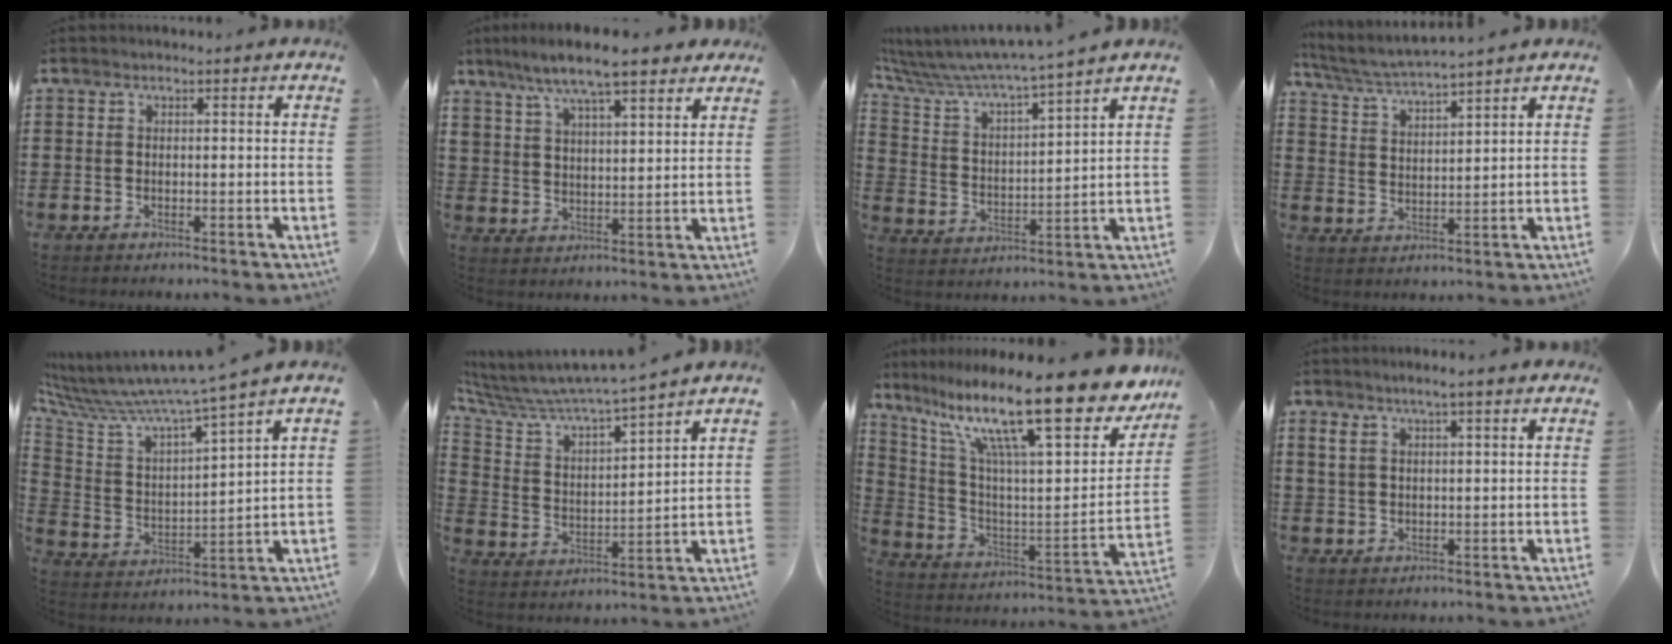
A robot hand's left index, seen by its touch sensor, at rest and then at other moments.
{"total": 8.5, "force": [7.0, 1.3, 4.6], "torque": [-0.110, -0.014, 0.125]}
{"total": 6.1, "force": [5.7, -0.4, 2.0], "torque": [-0.068, -0.044, 0.090]}
{"total": 4.2, "force": [4.0, -0.5, 1.4], "torque": [-0.044, -0.024, 0.067]}
{"total": 6.7, "force": [5.9, -0.6, 3.0], "torque": [-0.093, -0.059, 0.086]}
{"total": 7.0, "force": [6.8, 0.1, 1.8], "torque": [-0.072, -0.057, 0.111]}
{"total": 19.1, "force": [12.8, 3.3, 13.8], "torque": [-0.255, -0.084, 0.199]}
{"total": 3.4, "force": [2.3, 0.8, 2.4], "torque": [-0.052, 0.004, 0.040]}